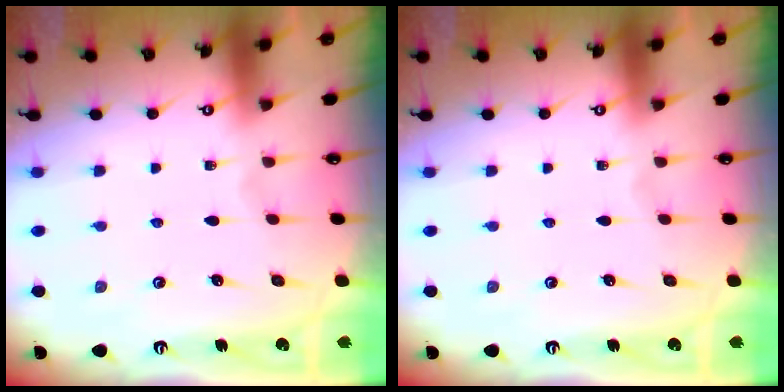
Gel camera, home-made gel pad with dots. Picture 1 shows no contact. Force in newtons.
{"total": 0.0}